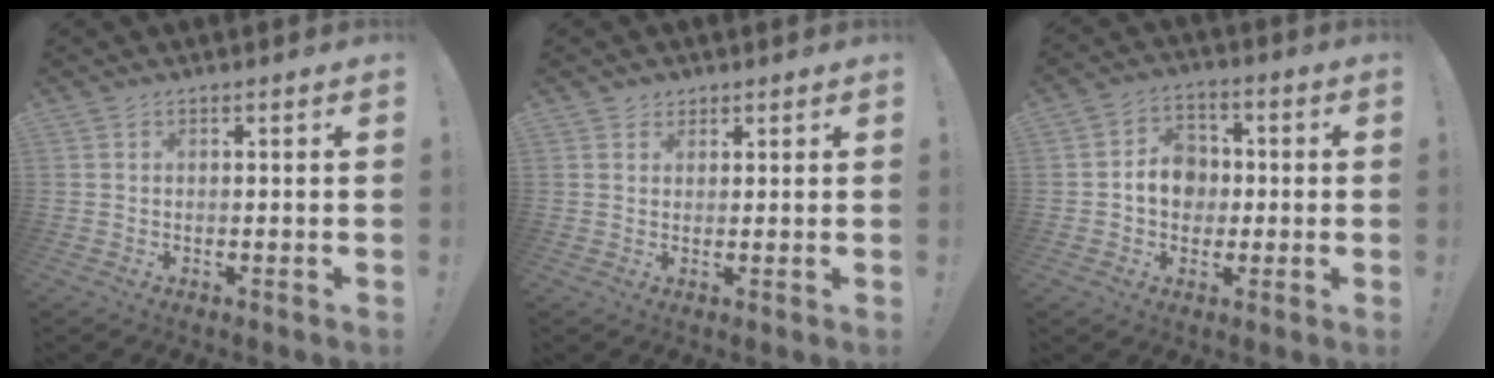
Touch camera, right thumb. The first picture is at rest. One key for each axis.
{"total": 2.2, "fx": 1.5, "fy": 1.7, "fz": 0.3, "tx": 0.001, "ty": -0.006, "tz": 0.025}
{"total": 9.2, "fx": -0.3, "fy": 8.0, "fz": 4.7, "tx": -0.077, "ty": 0.012, "tz": -0.001}